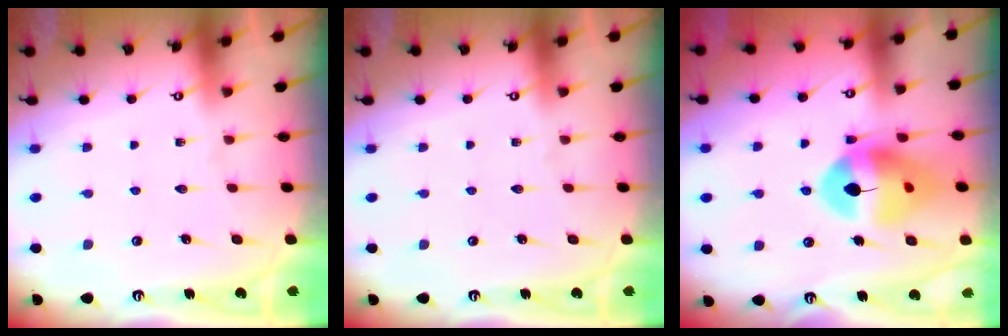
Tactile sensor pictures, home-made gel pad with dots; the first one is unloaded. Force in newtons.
{"total": 0.0}
{"total": 13.3, "press": 13.2, "slide": 1.6}